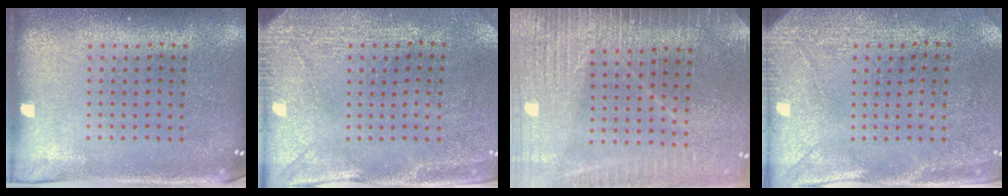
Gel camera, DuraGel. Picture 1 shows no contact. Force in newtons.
{"total": 3.0, "press": 2.7, "slide": 1.3}
{"total": 3.8, "press": 3.3, "slide": 1.9}
{"total": 3.0, "press": 2.3, "slide": 1.9}